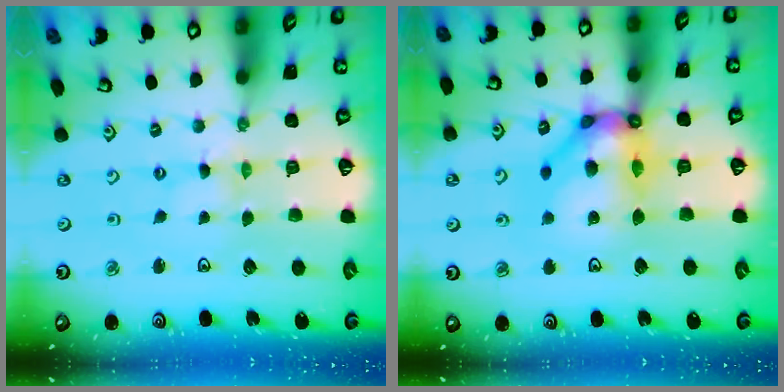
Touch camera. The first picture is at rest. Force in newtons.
{"total": 14.6, "press": 14.4, "slide": 2.0}